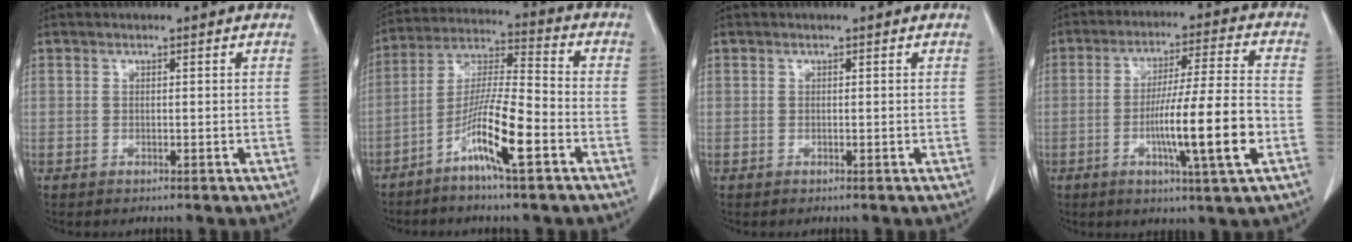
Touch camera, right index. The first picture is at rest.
{"total": 11.1, "force": [-5.5, 0.4, 9.6], "torque": [-0.185, 0.001, -0.106]}
{"total": 0.0}
{"total": 13.0, "force": [-3.7, -0.4, 12.5], "torque": [-0.213, -0.006, -0.065]}